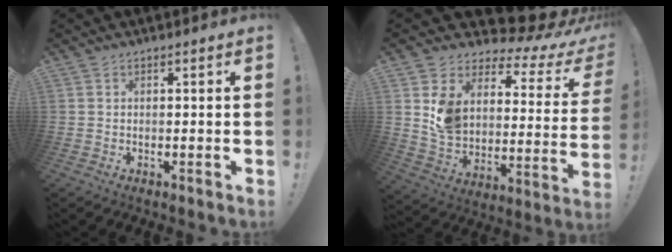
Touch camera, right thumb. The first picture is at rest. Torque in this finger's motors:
{"motor_torque": [1.33, 1.90, 1.28, 0.77, 0.15]}